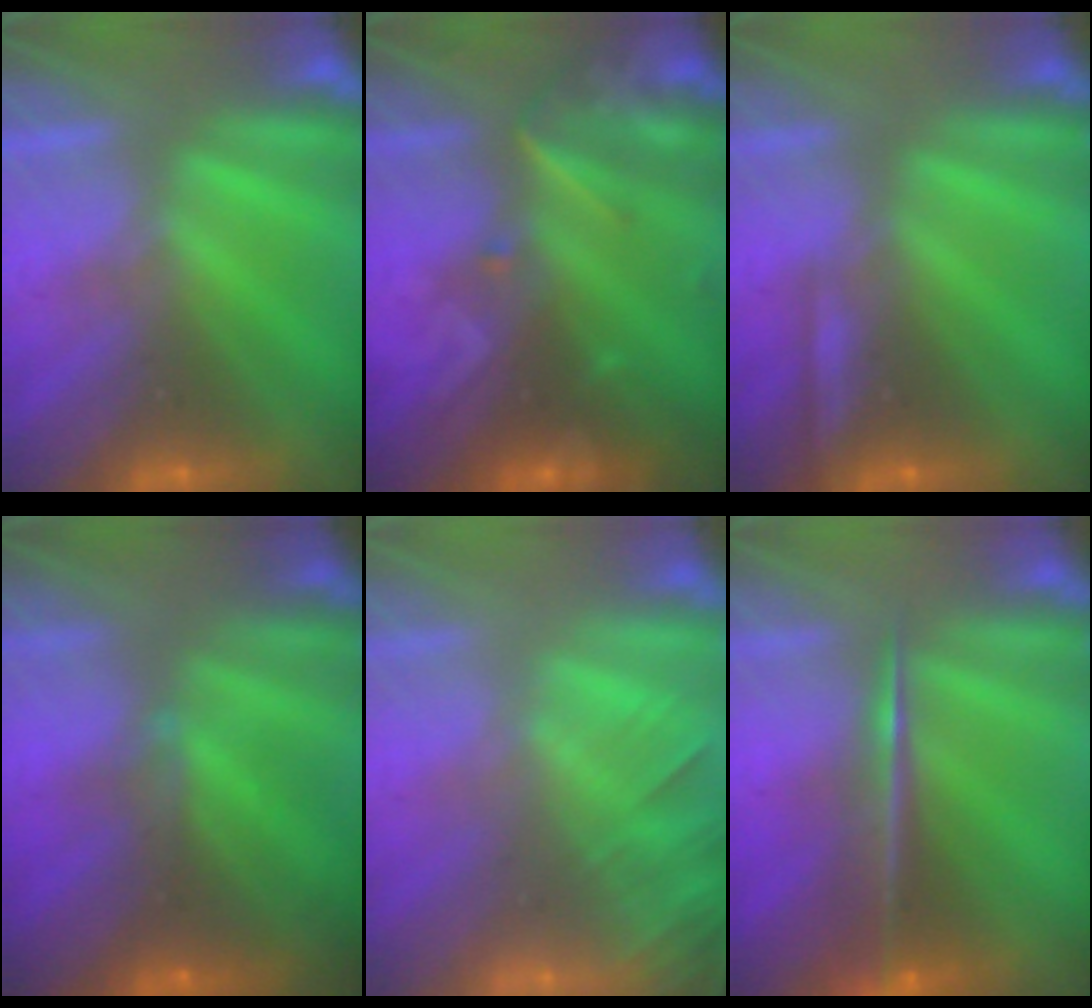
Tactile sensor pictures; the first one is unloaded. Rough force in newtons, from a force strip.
{"total": 2.7}
{"total": 2.3}
{"total": 7.2}
{"total": 10.8}
{"total": 7.9}